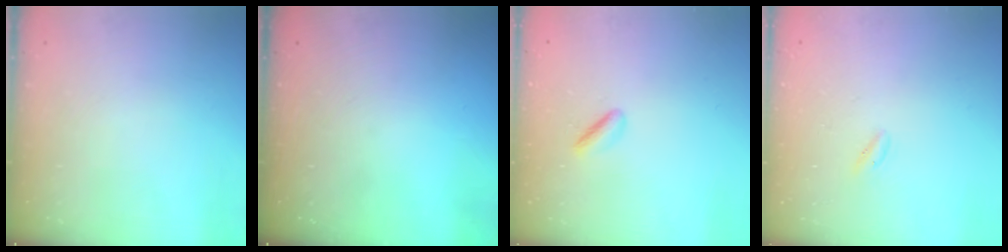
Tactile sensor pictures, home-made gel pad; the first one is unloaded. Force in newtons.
{"total": 0.0}
{"total": 1.7, "press": 1.6, "slide": 0.7}
{"total": 0.0}